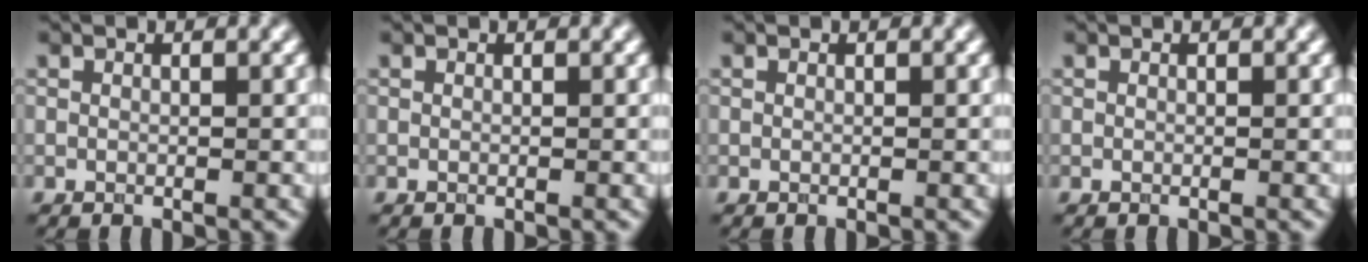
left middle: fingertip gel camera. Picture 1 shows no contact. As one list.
[{"total": 0.0}, {"total": 0.0}, {"total": 0.0}]